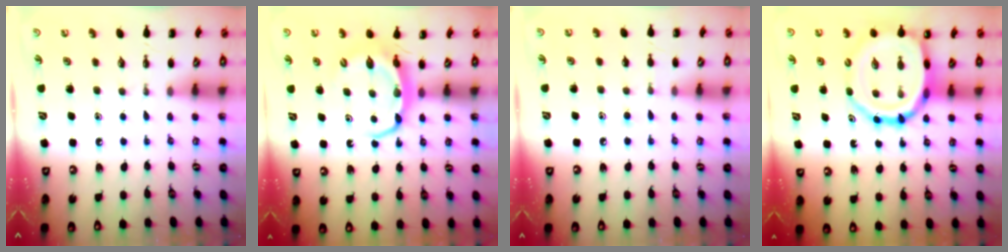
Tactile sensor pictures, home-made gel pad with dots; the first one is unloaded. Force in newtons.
{"total": 6.2, "press": 6.2, "slide": 0.3}
{"total": 5.2, "press": 4.9, "slide": 1.6}
{"total": 15.9, "press": 15.5, "slide": 3.5}